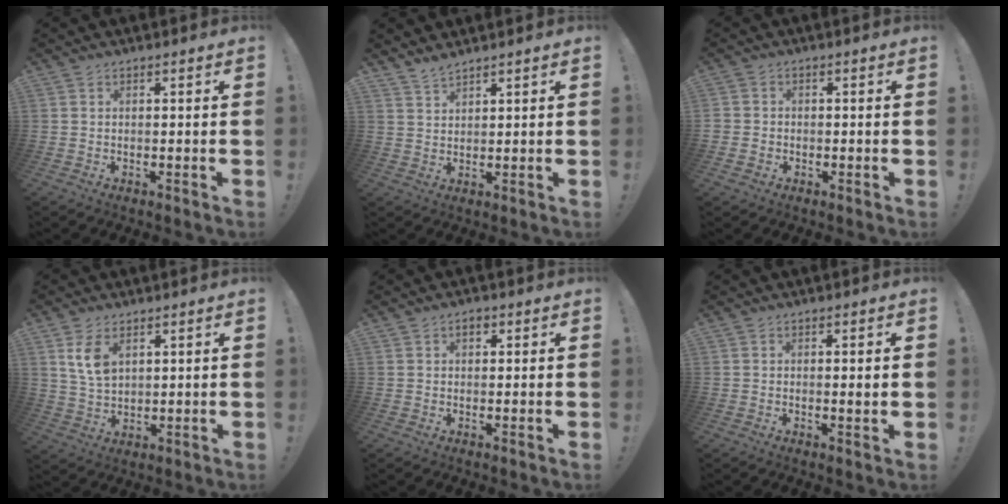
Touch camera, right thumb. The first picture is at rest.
{"total": 3.2, "force": [3.0, 0.7, 0.9], "torque": [-0.019, -0.020, 0.057]}
{"total": 2.3, "force": [-0.9, 2.0, 0.7], "torque": [-0.011, 0.007, -0.016]}
{"total": 8.0, "force": [4.1, 4.9, 4.8], "torque": [-0.087, -0.018, 0.077]}
{"total": 2.0, "force": [1.0, 1.2, 1.1], "torque": [-0.014, 0.000, 0.016]}
{"total": 1.7, "force": [0.2, -0.2, 1.7], "torque": [-0.025, -0.004, -0.001]}